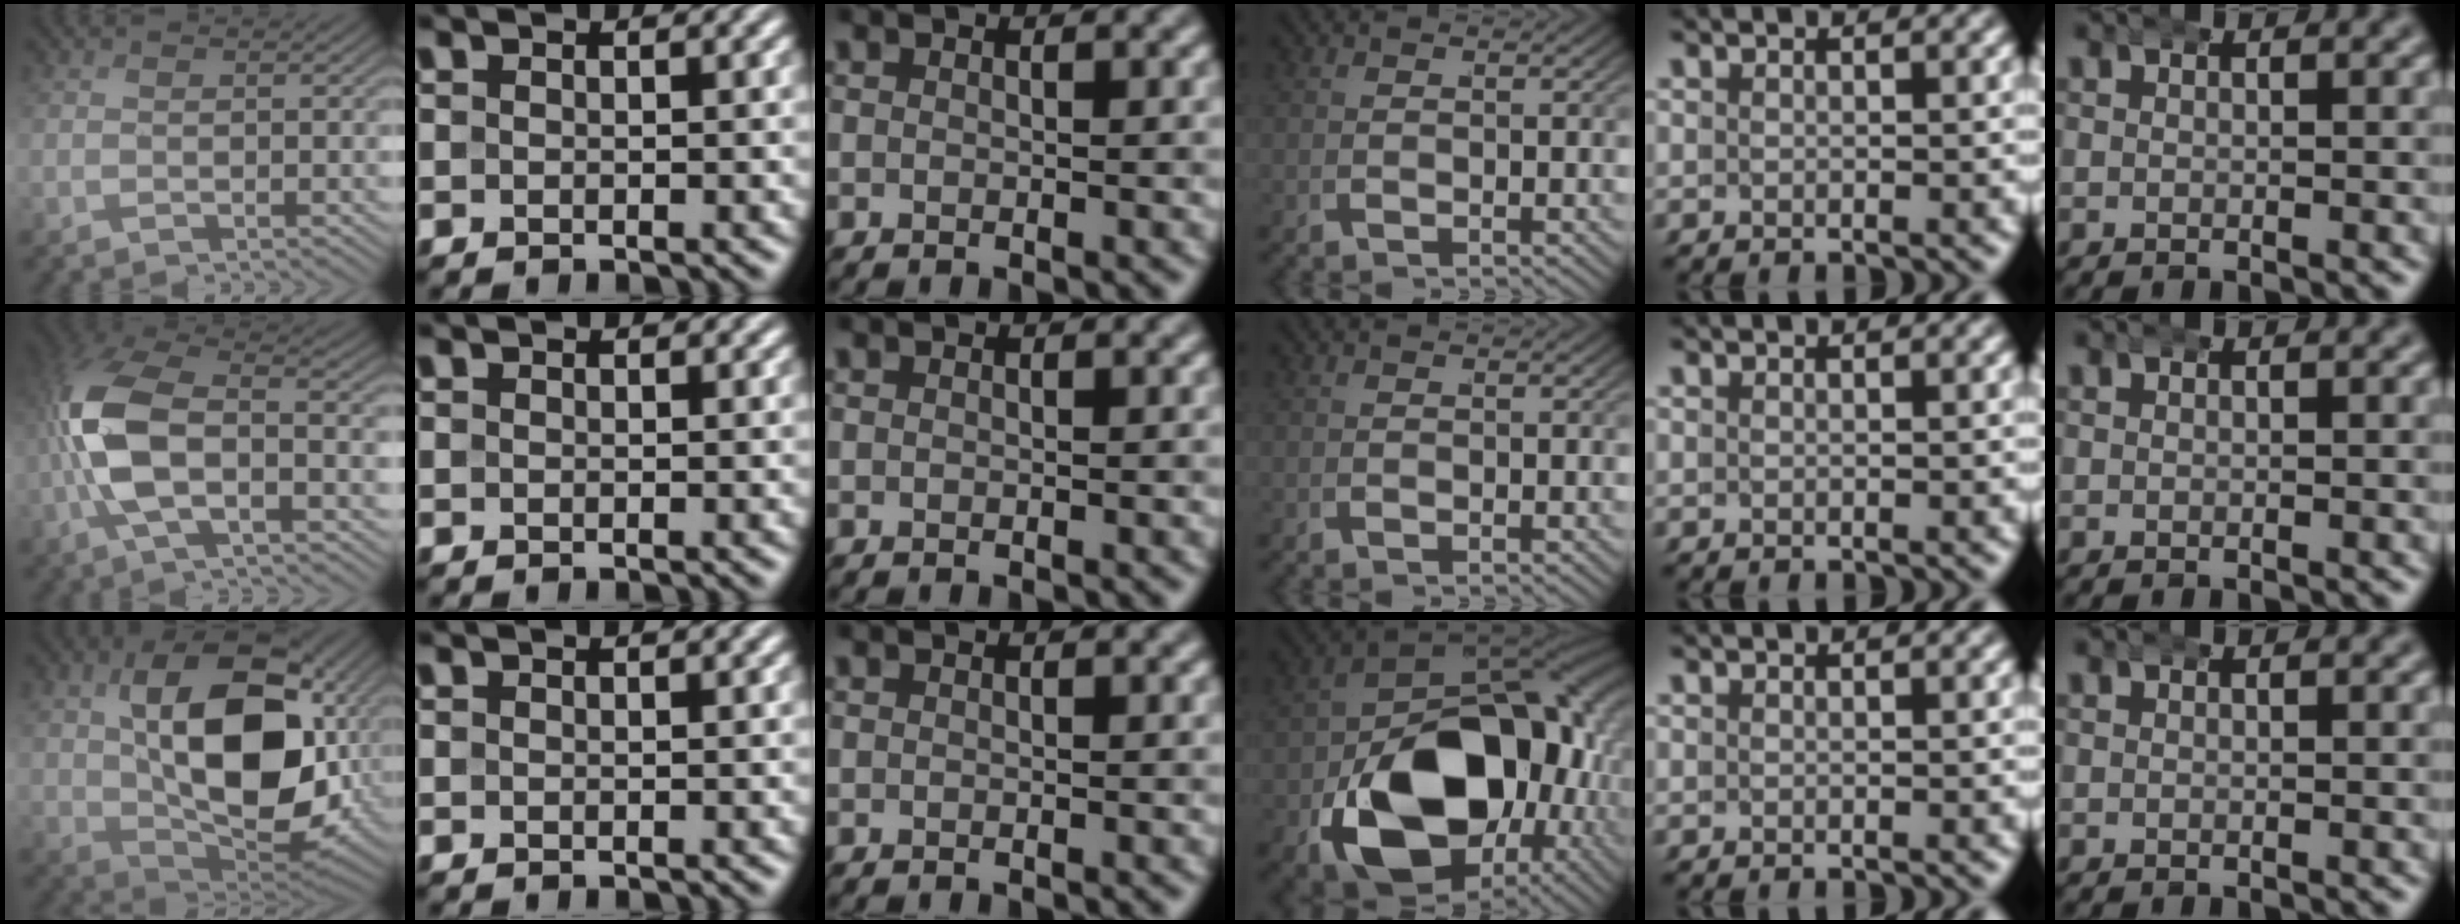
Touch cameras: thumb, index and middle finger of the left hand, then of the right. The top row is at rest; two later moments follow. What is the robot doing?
{"motion": "wrap", "object": "bandana"}